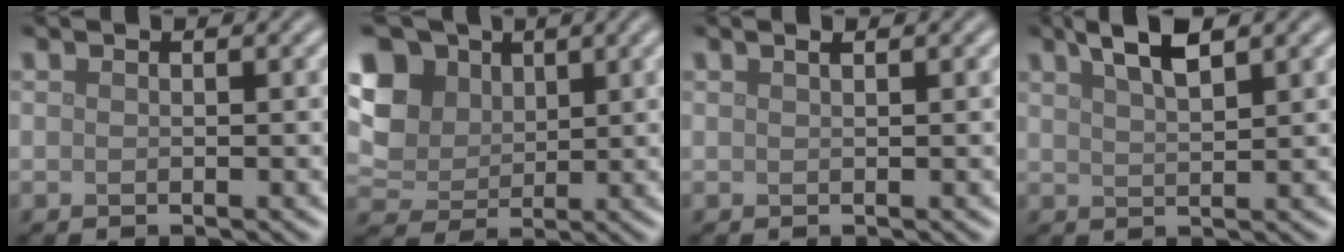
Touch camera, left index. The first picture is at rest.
{"total": 7.1, "force": [2.9, 5.4, 3.4], "torque": [-0.102, 0.014, 0.038]}
{"total": 0.7, "force": [0.4, 0.1, 0.5], "torque": [-0.009, 0.003, 0.008]}
{"total": 3.6, "force": [2.4, 0.9, 2.6], "torque": [-0.046, 0.008, 0.043]}